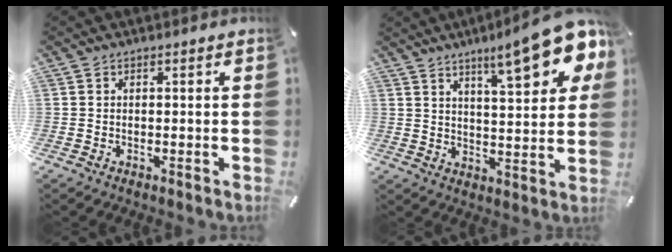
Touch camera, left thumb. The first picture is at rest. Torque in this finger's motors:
{"motor_torque": [0.64, 0.83, 0.72, -0.04, 0.22]}